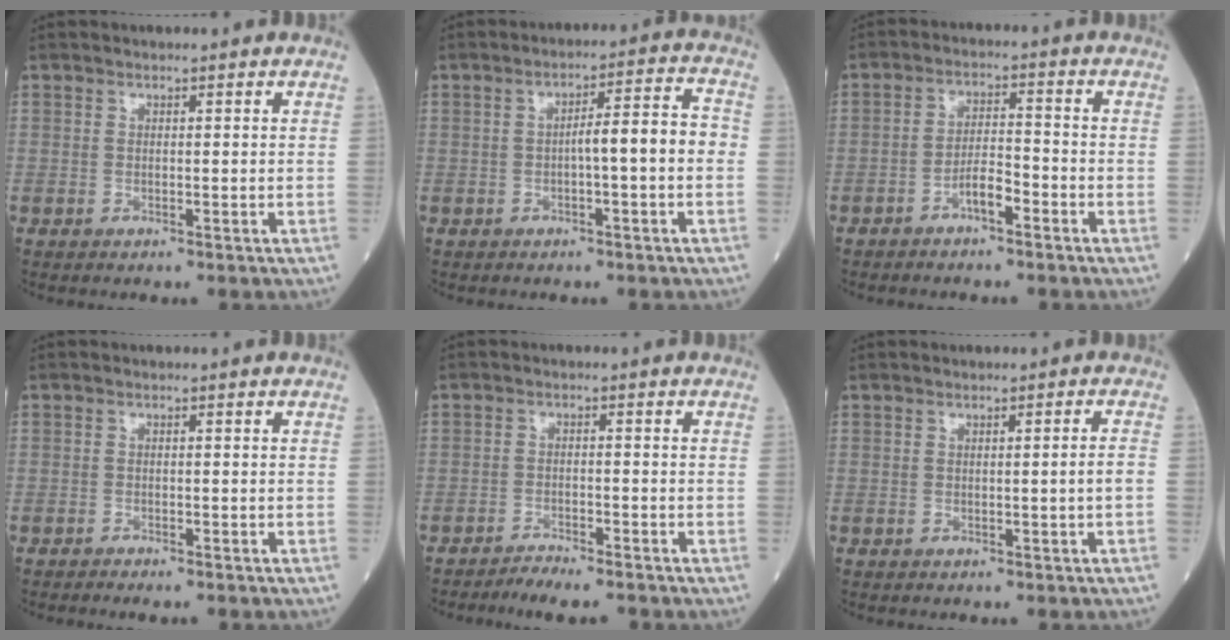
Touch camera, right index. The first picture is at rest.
{"total": 6.4, "force": [-1.0, 0.5, 6.3], "torque": [-0.092, 0.022, -0.015]}
{"total": 4.0, "force": [-2.5, 0.9, 3.0], "torque": [-0.054, 0.011, -0.047]}
{"total": 2.3, "force": [-1.9, 0.5, 1.1], "torque": [-0.016, -0.004, -0.023]}
{"total": 4.7, "force": [-4.3, 0.4, 1.7], "torque": [-0.023, -0.007, -0.071]}
{"total": 1.9, "force": [-0.4, -0.5, 1.7], "torque": [-0.027, -0.002, -0.005]}